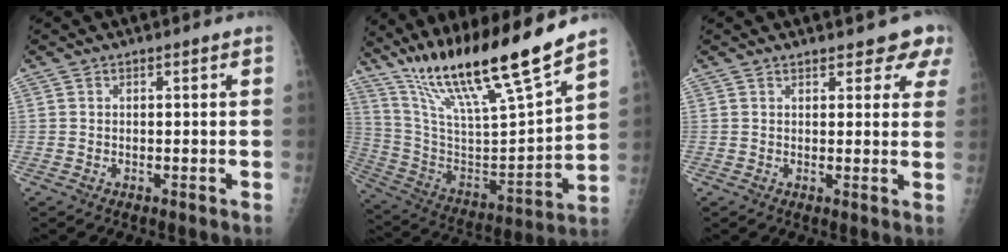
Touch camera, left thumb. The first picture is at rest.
{"total": 24.0, "force": [18.1, 2.2, 15.7], "torque": [-0.256, -0.067, 0.331]}
{"total": 5.7, "force": [4.9, 2.4, 1.7], "torque": [0.019, -0.020, 0.044]}